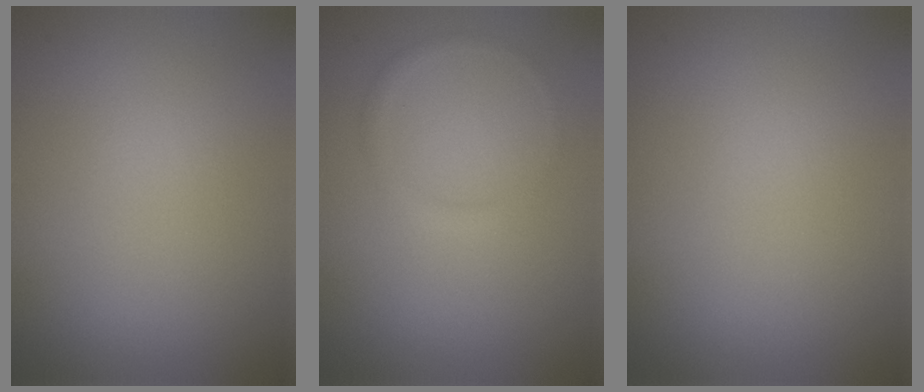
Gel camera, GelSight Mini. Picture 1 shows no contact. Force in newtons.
{"total": 0.9, "press": 0.9, "slide": 0.1}
{"total": 0.0}